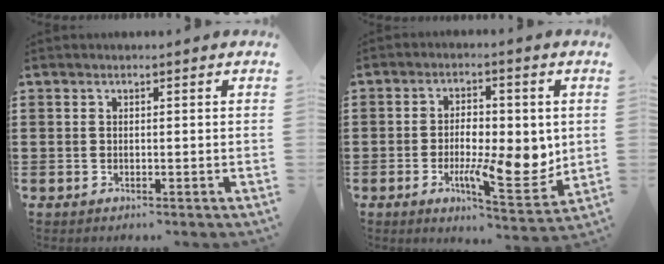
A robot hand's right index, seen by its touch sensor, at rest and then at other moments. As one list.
[{"total": 9.4, "force": [-0.9, 3.8, 8.6], "torque": [-0.128, -0.005, -0.015]}]